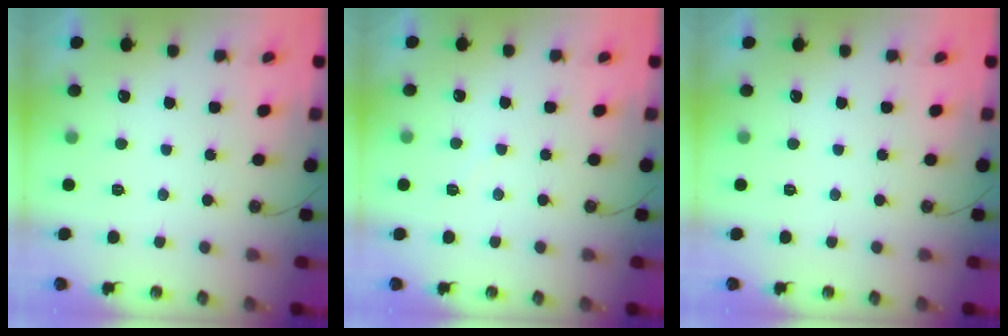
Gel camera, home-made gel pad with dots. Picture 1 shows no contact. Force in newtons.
{"total": 4.7, "press": 4.7, "slide": 0.6}
{"total": 0.0}